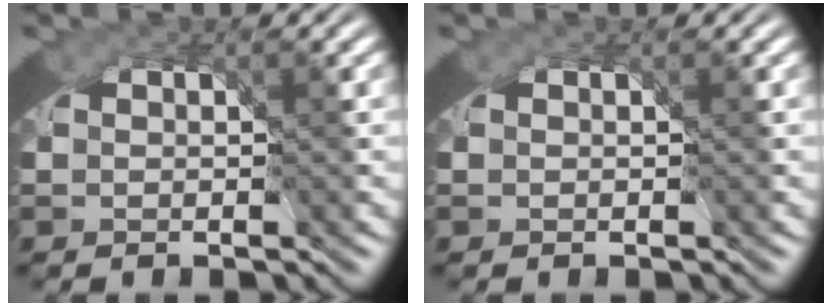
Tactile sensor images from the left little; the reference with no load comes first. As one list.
[{"total": 0.0}]